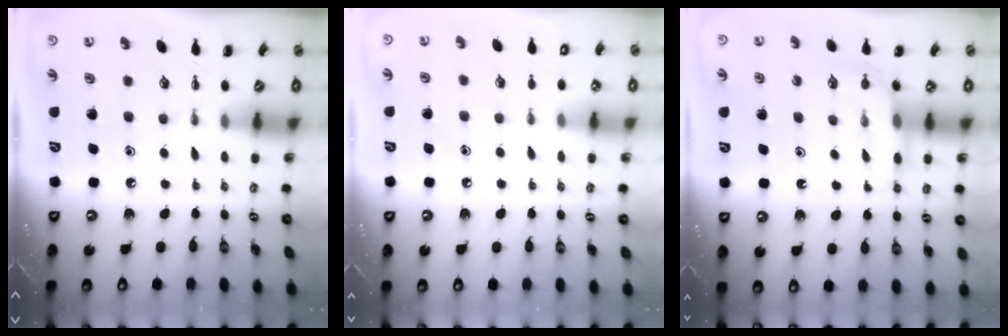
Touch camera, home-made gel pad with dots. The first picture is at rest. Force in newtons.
{"total": 6.7, "press": 6.4, "slide": 2.0}
{"total": 7.7, "press": 7.7, "slide": 0.8}